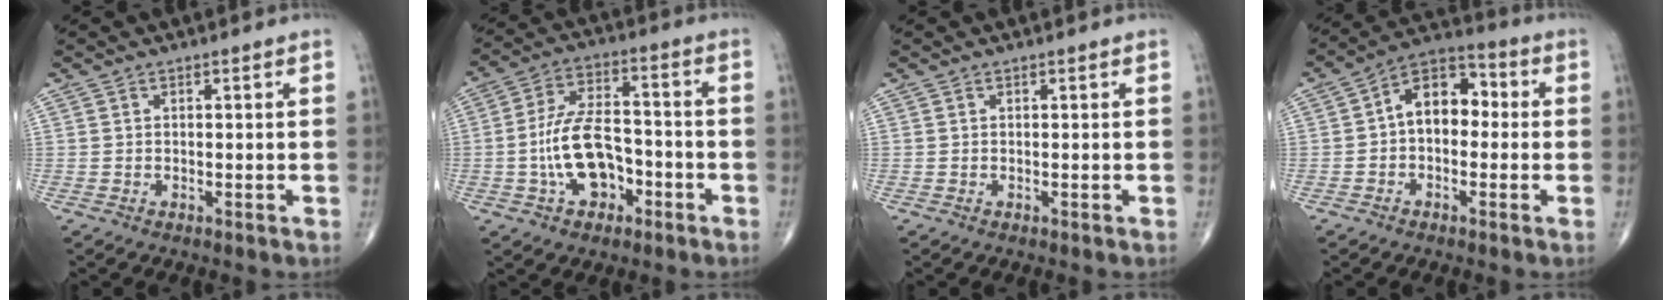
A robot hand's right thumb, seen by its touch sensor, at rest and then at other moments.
{"total": 12.2, "force": [-3.5, 7.1, 9.3], "torque": [-0.157, 0.038, -0.065]}
{"total": 0.0}
{"total": 10.0, "force": [0.0, 6.7, 7.5], "torque": [-0.090, 0.037, -0.019]}